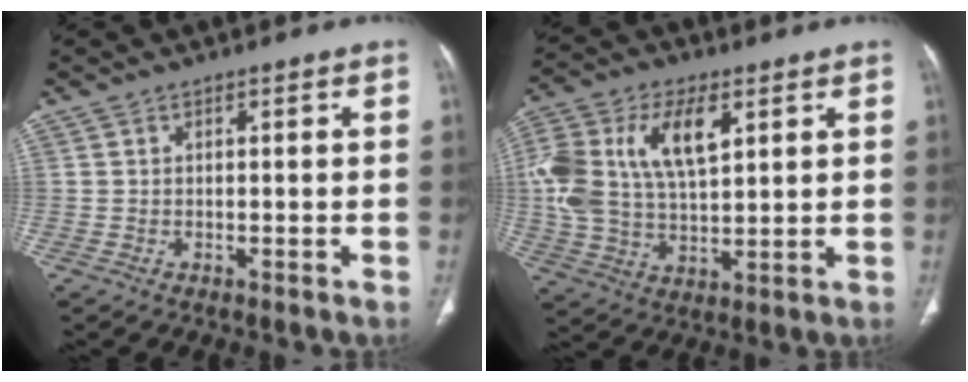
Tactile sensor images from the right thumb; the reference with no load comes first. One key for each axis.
{"total": 18.3, "fx": 5.4, "fy": 9.9, "fz": 14.4, "tx": -0.300, "ty": 0.002, "tz": 0.099}